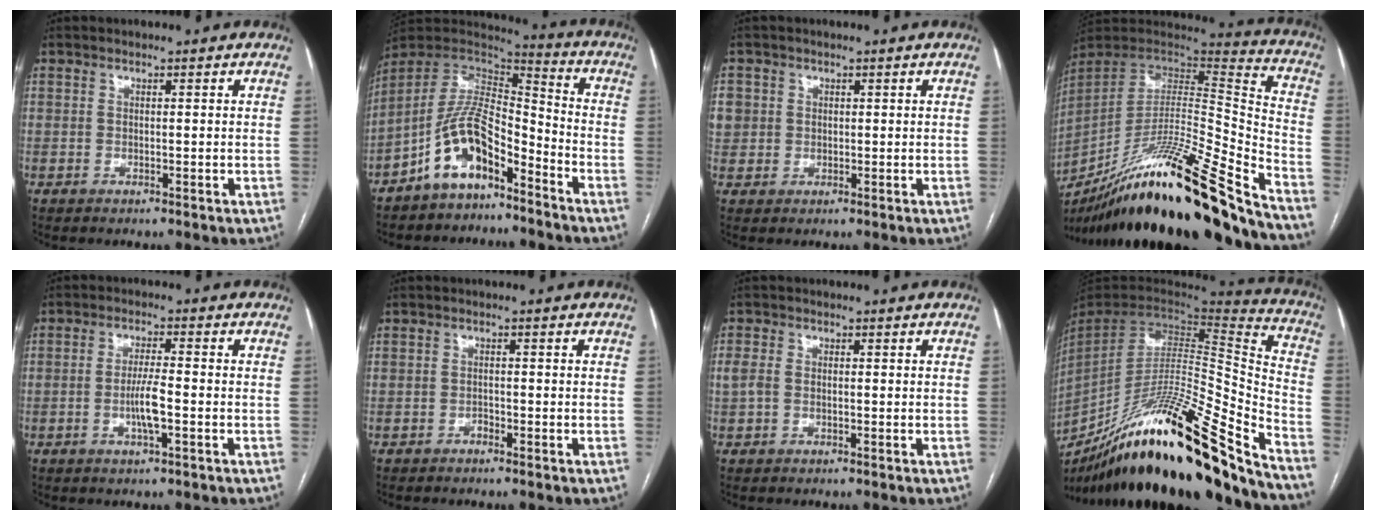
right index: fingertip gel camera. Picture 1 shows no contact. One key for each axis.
{"total": 11.0, "fx": -7.4, "fy": 3.5, "fz": 7.3, "tx": -0.146, "ty": 0.028, "tz": -0.140}
{"total": 5.9, "fx": 1.0, "fy": 5.6, "fz": 1.6, "tx": -0.057, "ty": 0.018, "tz": 0.028}
{"total": 31.7, "fx": -23.3, "fy": 1.7, "fz": 21.4, "tx": -0.320, "ty": -0.044, "tz": -0.389}
{"total": 4.5, "fx": -1.3, "fy": 0.4, "fz": 4.3, "tx": -0.087, "ty": -0.003, "tz": -0.024}
{"total": 0.8, "fx": -0.8, "fy": 0.3, "fz": 0.2, "tx": 0.001, "ty": 0.002, "tz": -0.015}
{"total": 2.8, "fx": -0.2, "fy": 2.0, "fz": 1.9, "tx": -0.060, "ty": 0.014, "tz": -0.003}
{"total": 33.7, "fx": -24.2, "fy": 2.5, "fz": 23.2, "tx": -0.349, "ty": -0.053, "tz": -0.399}